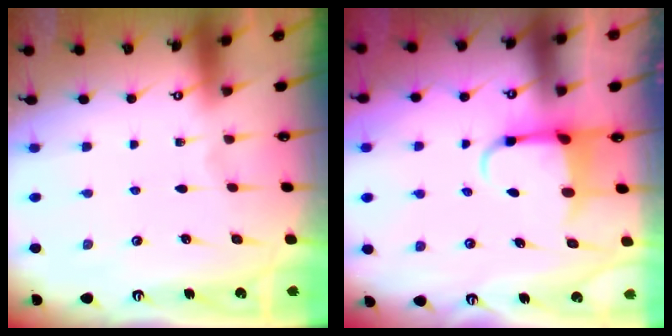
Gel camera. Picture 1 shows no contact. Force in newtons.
{"total": 3.9, "press": 3.7, "slide": 1.0}